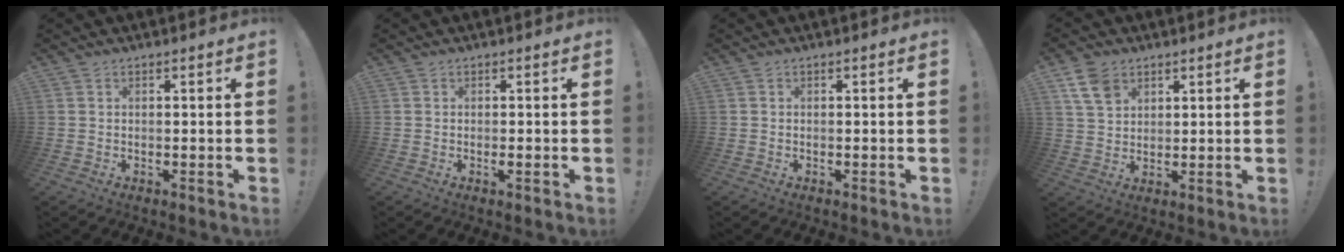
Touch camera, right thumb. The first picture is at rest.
{"total": 0.8, "force": [-0.2, 0.0, 0.8], "torque": [-0.018, -0.001, -0.003]}
{"total": 0.0}
{"total": 8.6, "force": [4.7, 6.0, 4.0], "torque": [-0.072, -0.012, 0.095]}